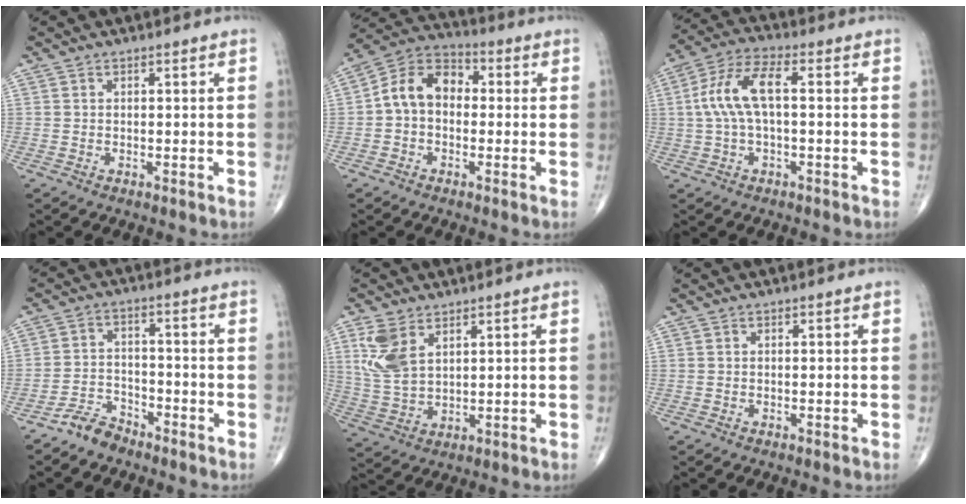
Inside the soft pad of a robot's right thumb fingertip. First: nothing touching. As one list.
[{"total": 10.2, "force": [0.0, 7.4, 7.0], "torque": [-0.101, 0.036, -0.017]}, {"total": 9.9, "force": [0.7, 4.1, 9.0], "torque": [-0.199, 0.035, 0.010]}, {"total": 4.9, "force": [-4.2, 2.3, 1.1], "torque": [-0.013, 0.028, -0.083]}, {"total": 8.1, "force": [3.8, 4.4, 5.6], "torque": [-0.120, -0.010, 0.087]}, {"total": 0.0}]